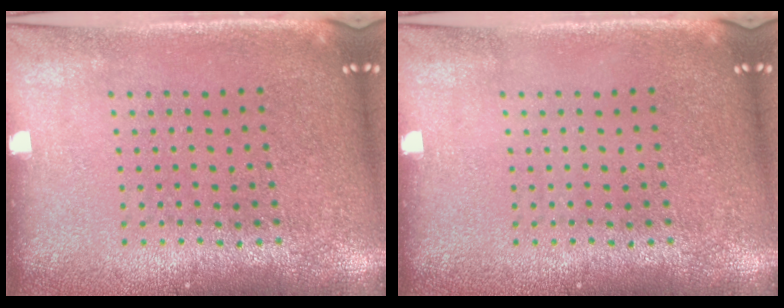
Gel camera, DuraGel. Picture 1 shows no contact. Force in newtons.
{"total": 0.0}